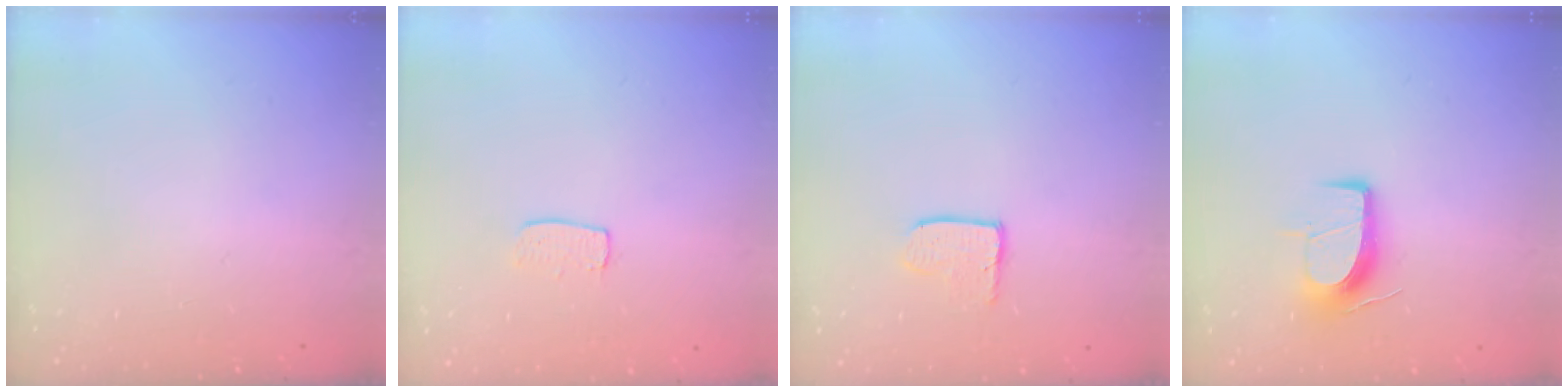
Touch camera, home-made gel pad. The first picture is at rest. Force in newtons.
{"total": 5.1, "press": 5.1, "slide": 0.4}
{"total": 3.7, "press": 3.7, "slide": 0.2}
{"total": 9.8, "press": 9.8, "slide": 0.7}